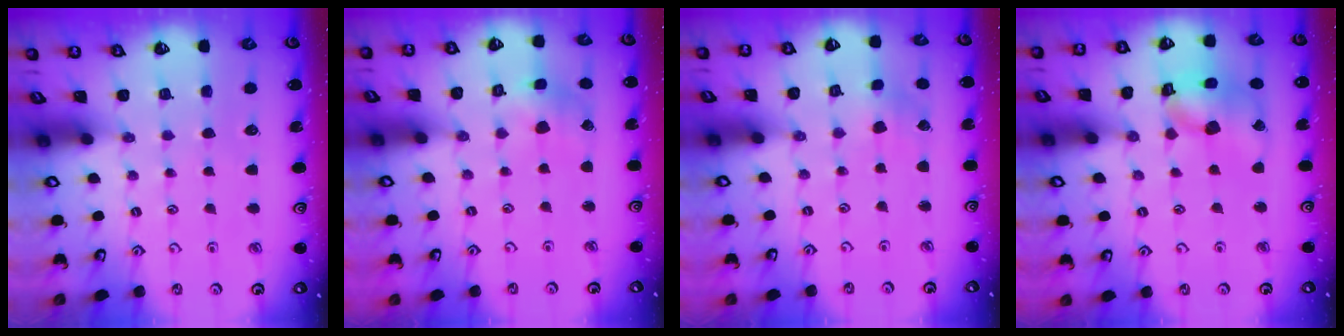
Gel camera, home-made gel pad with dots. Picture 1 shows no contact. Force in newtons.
{"total": 3.1, "press": 3.1, "slide": 0.5}
{"total": 0.8, "press": 0.8, "slide": 0.2}
{"total": 13.9, "press": 13.8, "slide": 1.8}